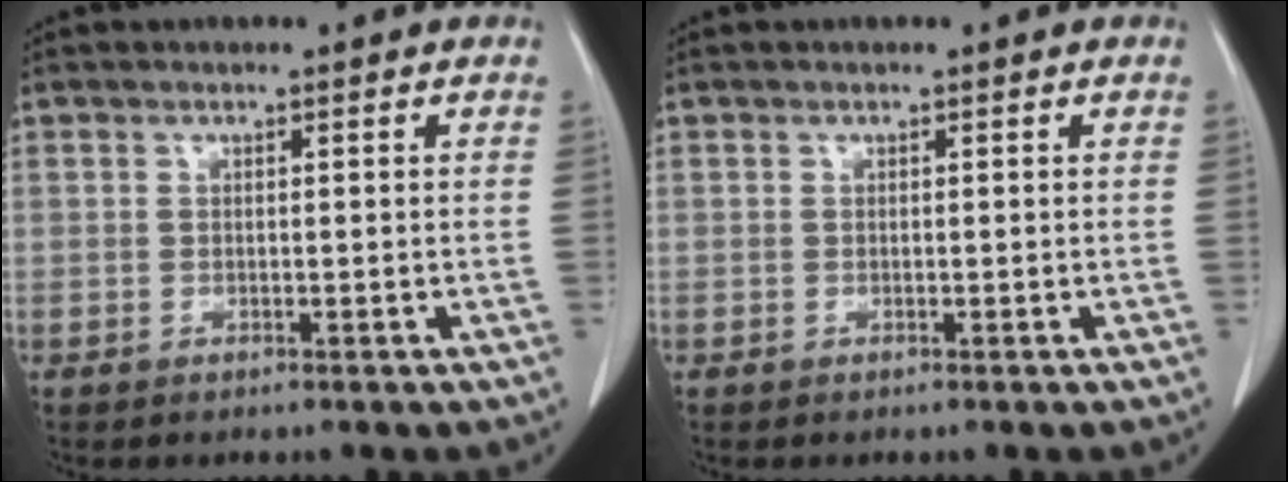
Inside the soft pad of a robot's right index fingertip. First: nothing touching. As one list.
[{"total": 0.0}]